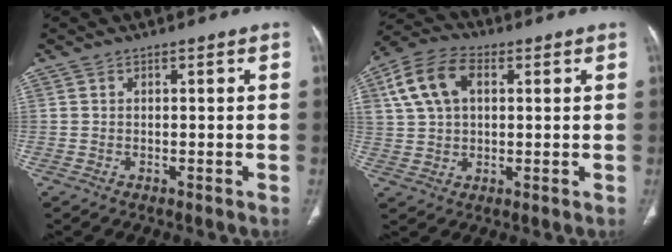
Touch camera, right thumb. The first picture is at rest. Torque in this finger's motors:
{"motor_torque": [0.11, 0.15, 1.33, 0.49, 0.17]}